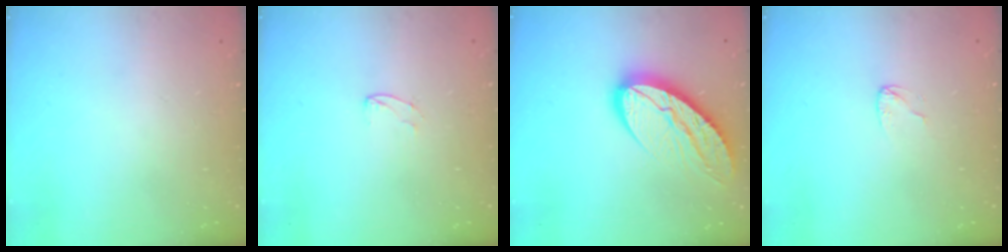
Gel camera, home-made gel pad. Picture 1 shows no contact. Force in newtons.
{"total": 3.7, "press": 3.7, "slide": 0.3}
{"total": 13.2, "press": 13.2, "slide": 1.1}
{"total": 3.6, "press": 3.6, "slide": 0.2}